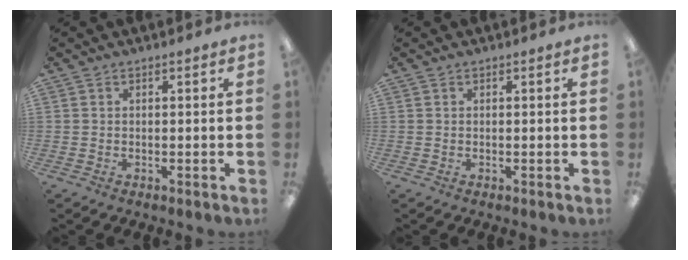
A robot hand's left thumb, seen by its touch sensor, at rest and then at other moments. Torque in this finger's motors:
{"motor_torque": [-0.02, 0.00, 0.06, -0.08, 0.00]}